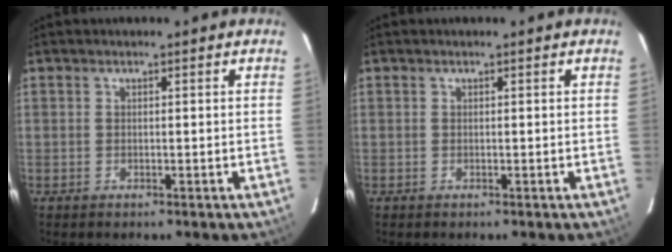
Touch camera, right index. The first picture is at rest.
{"total": 0.0}